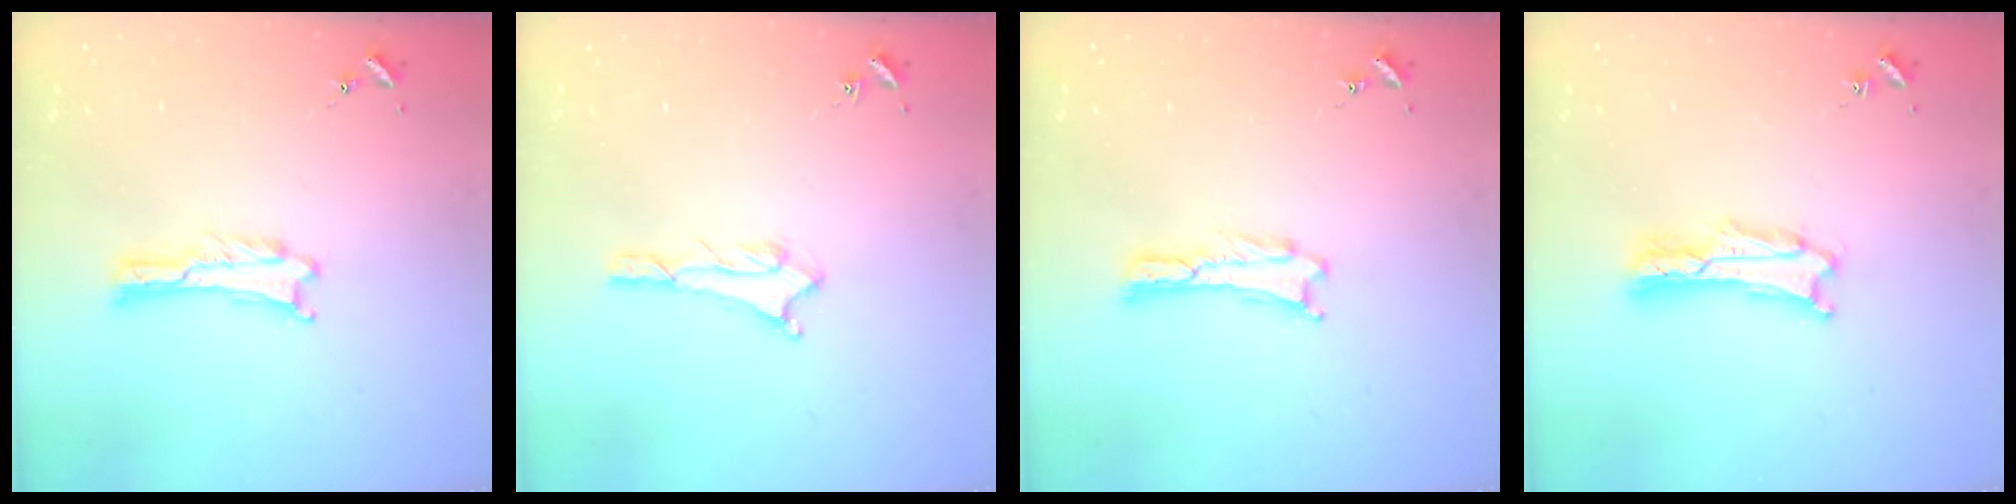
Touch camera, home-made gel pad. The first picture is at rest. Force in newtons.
{"total": 2.0, "press": 2.0, "slide": 0.2}
{"total": 0.0}
{"total": 1.4, "press": 1.3, "slide": 0.2}